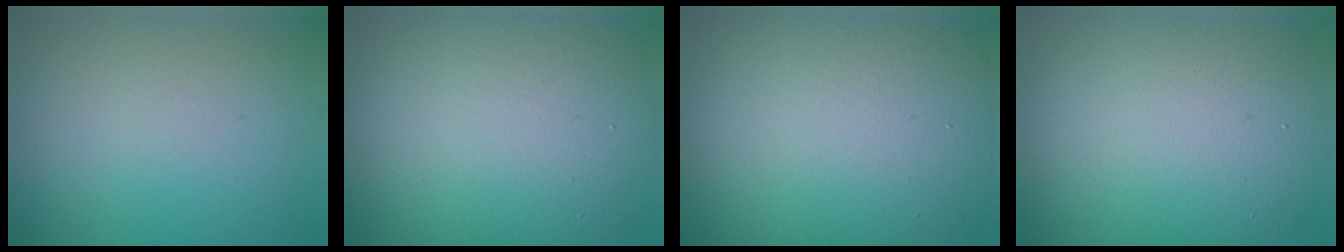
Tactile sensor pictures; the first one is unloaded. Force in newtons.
{"total": 13.2, "press": 13.2, "slide": 0.9}
{"total": 17.2, "press": 17.2, "slide": 0.5}
{"total": 13.9, "press": 13.9, "slide": 0.6}